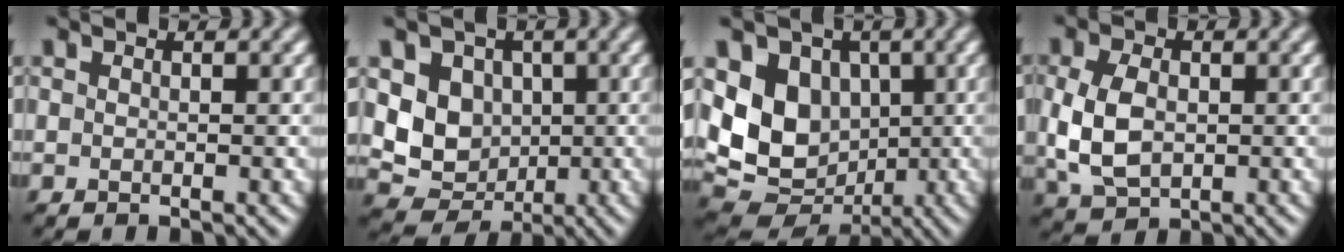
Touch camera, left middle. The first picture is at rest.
{"total": 5.8, "force": [0.7, 5.0, 2.7], "torque": [-0.041, -0.005, 0.005]}
{"total": 10.0, "force": [0.9, 8.0, 5.9], "torque": [-0.117, -0.013, 0.009]}
{"total": 5.4, "force": [-0.1, 3.7, 3.9], "torque": [-0.091, -0.002, 0.000]}